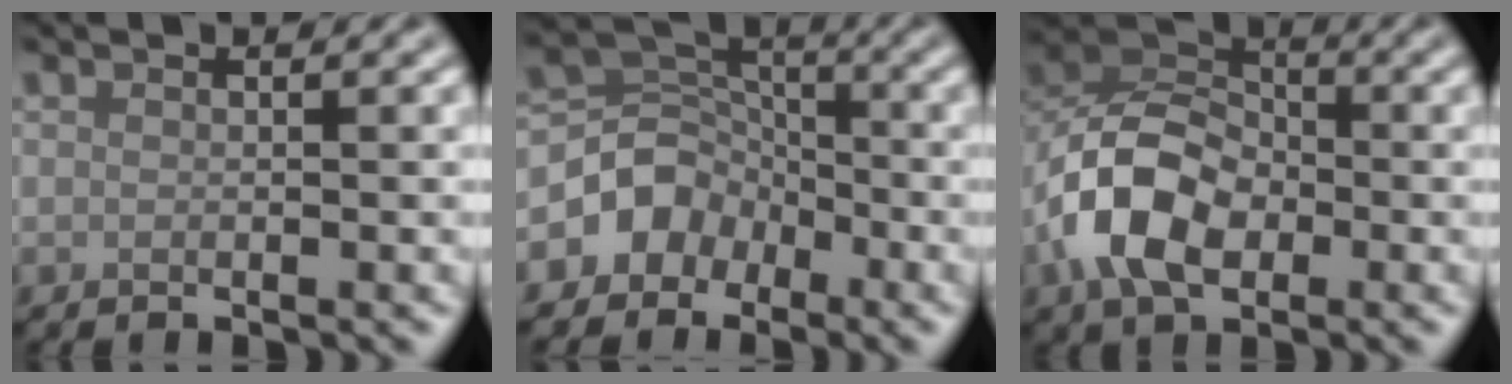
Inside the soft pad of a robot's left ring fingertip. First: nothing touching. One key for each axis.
{"total": 4.3, "fx": -2.1, "fy": 3.5, "fz": 1.3, "tx": -0.015, "ty": 0.007, "tz": -0.048}
{"total": 8.0, "fx": -2.5, "fy": 5.3, "fz": 5.5, "tx": -0.110, "ty": 0.009, "tz": -0.058}